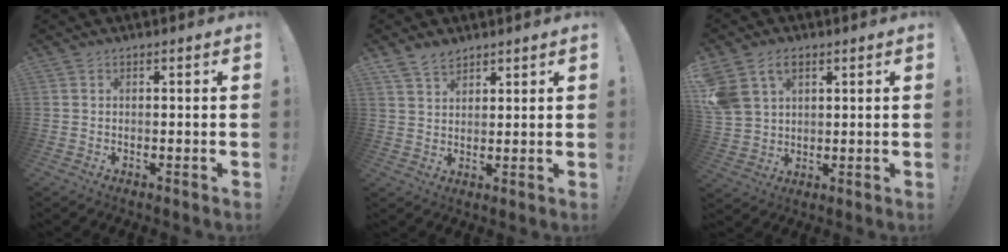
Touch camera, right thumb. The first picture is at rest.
{"total": 5.2, "force": [4.3, 2.5, 1.4], "torque": [-0.024, -0.025, 0.083]}
{"total": 9.3, "force": [4.7, 6.6, 4.6], "torque": [-0.096, -0.016, 0.094]}